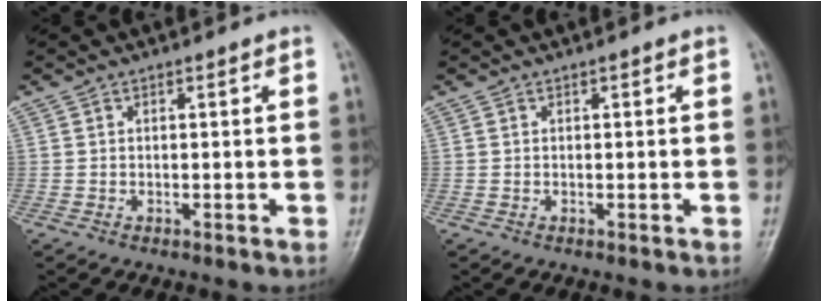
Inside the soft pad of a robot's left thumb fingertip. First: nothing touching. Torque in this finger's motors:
{"motor_torque": [0.04, 0.01, -0.03, -0.07, 0.00]}